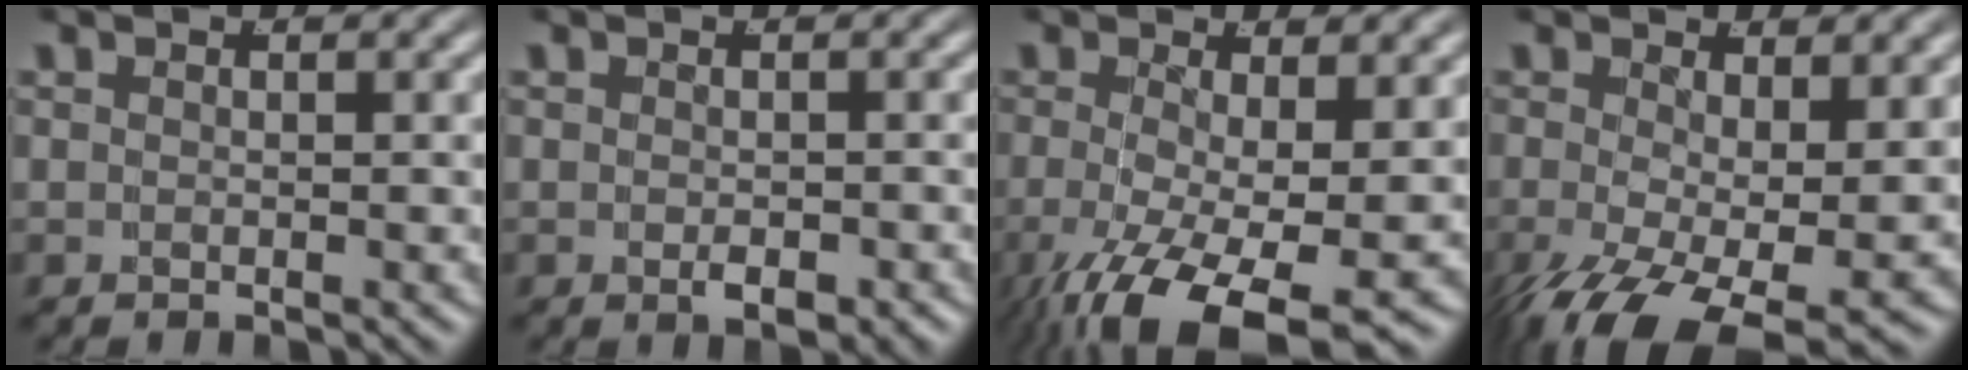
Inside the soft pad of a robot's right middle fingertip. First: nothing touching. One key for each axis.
{"total": 1.6, "fx": -0.8, "fy": 0.7, "fz": 1.3, "tx": -0.023, "ty": -0.008, "tz": -0.009}
{"total": 8.8, "fx": -5.2, "fy": 3.3, "fz": 6.3, "tx": -0.136, "ty": -0.059, "tz": -0.054}
{"total": 7.6, "fx": -4.7, "fy": 3.2, "fz": 5.0, "tx": -0.110, "ty": -0.062, "tz": -0.045}